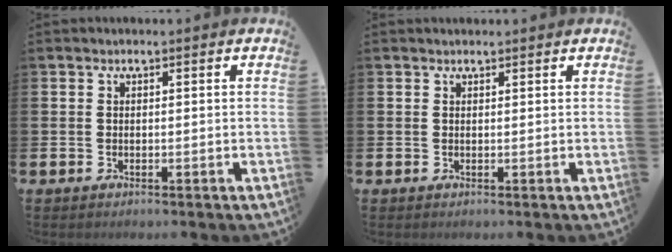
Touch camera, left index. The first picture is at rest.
{"total": 0.6, "force": [0.6, 0.2, 0.0], "torque": [0.009, -0.002, 0.009]}